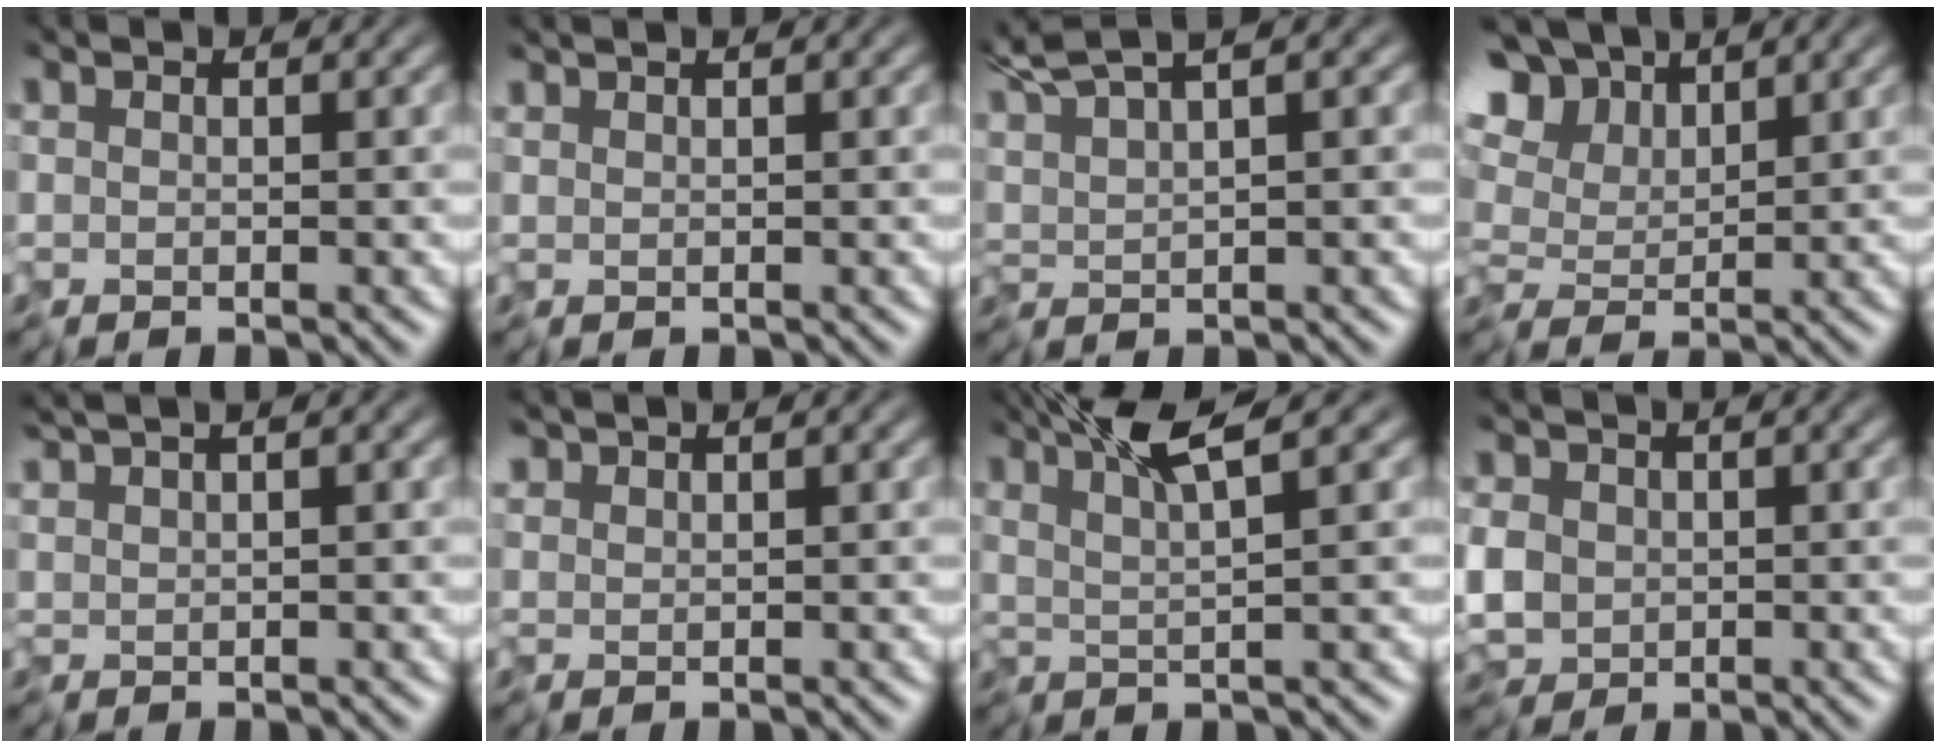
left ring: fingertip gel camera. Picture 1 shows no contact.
{"total": 0.8, "force": [0.6, 0.2, 0.5], "torque": [-0.002, 0.005, 0.004]}
{"total": 4.8, "force": [3.5, 0.8, 3.2], "torque": [-0.072, 0.016, 0.058]}
{"total": 8.5, "force": [4.6, 5.1, 4.9], "torque": [-0.119, 0.017, 0.058]}
{"total": 2.9, "force": [2.0, 0.8, 1.9], "torque": [-0.041, 0.018, 0.023]}
{"total": 0.9, "force": [0.8, 0.2, 0.2], "torque": [-0.004, 0.003, 0.017]}
{"total": 5.6, "force": [3.1, 0.8, 4.6], "torque": [-0.076, 0.005, 0.051]}
{"total": 3.5, "force": [-0.7, 3.0, 1.6], "torque": [-0.049, -0.005, -0.018]}